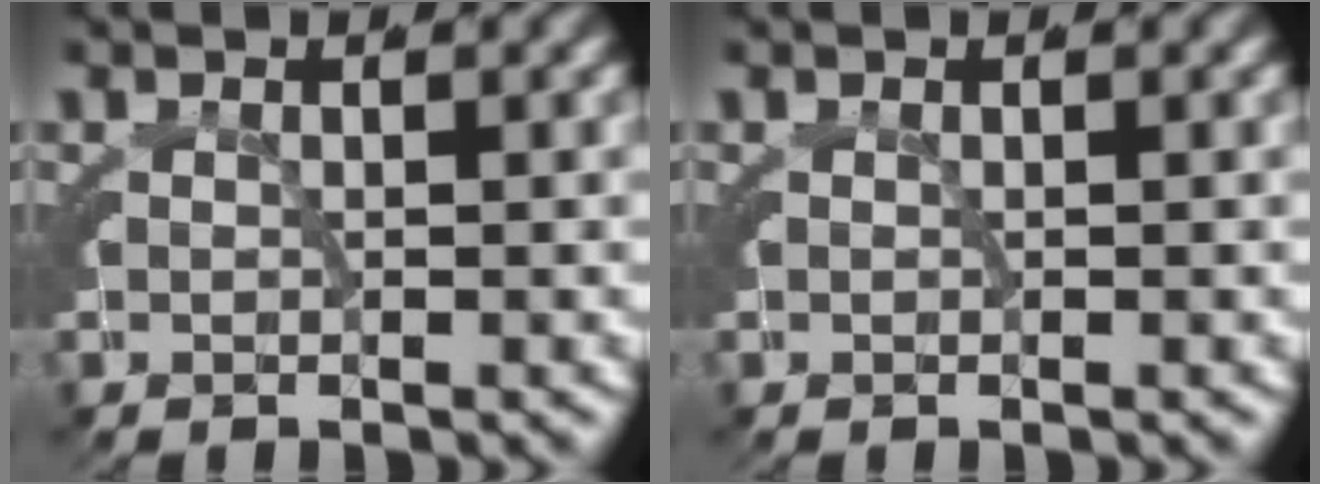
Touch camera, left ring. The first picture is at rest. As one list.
[{"total": 0.0}]